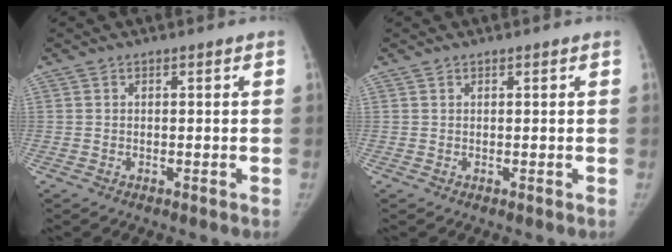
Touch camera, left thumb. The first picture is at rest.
{"total": 0.0}